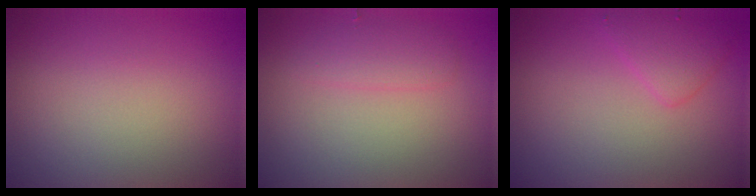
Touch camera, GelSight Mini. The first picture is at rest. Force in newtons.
{"total": 1.7, "press": 1.7, "slide": 0.2}
{"total": 2.1, "press": 2.1, "slide": 0.0}